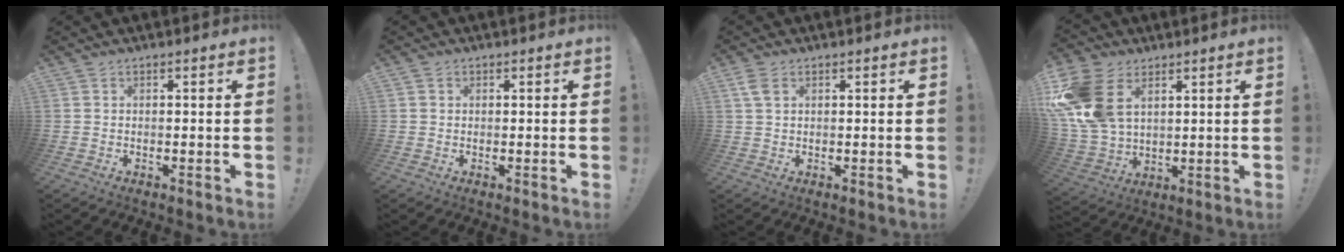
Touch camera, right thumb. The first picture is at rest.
{"total": 0.8, "force": [0.3, 0.8, 0.1], "torque": [0.005, 0.000, 0.004]}
{"total": 3.8, "force": [1.6, 2.1, 2.7], "torque": [-0.046, 0.000, 0.031]}
{"total": 18.4, "force": [6.1, 12.7, 11.9], "torque": [-0.243, -0.022, 0.118]}